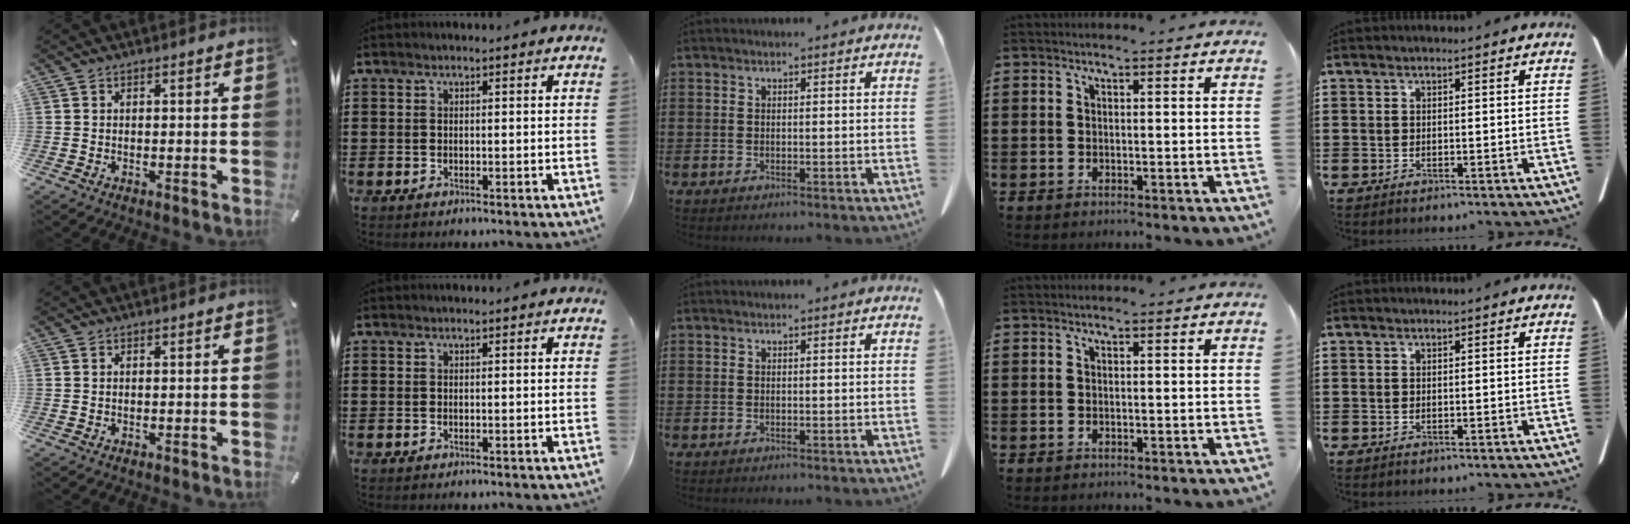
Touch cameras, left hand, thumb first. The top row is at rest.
{}